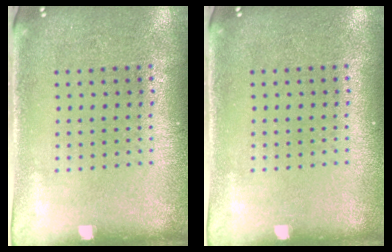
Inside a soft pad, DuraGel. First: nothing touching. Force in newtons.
{"total": 0.0}